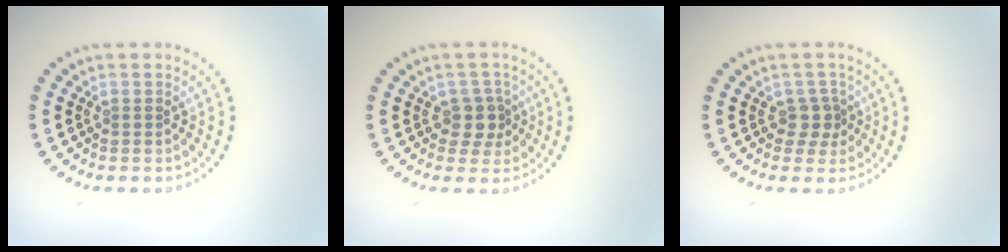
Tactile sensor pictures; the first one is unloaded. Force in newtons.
{"total": 2.3, "press": 2.0, "slide": 1.2}
{"total": 1.9, "press": 1.5, "slide": 1.1}